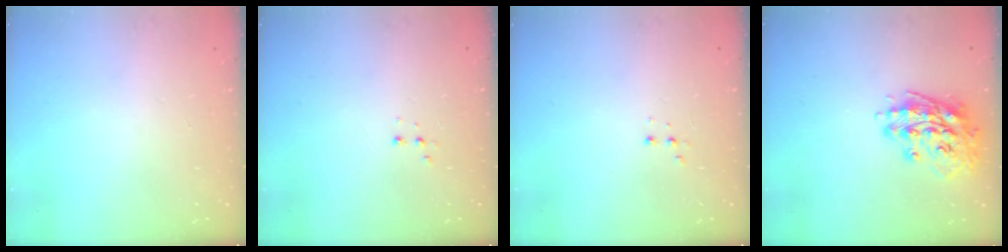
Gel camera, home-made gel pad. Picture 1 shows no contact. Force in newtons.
{"total": 3.0, "press": 2.9, "slide": 0.7}
{"total": 3.0, "press": 2.9, "slide": 0.7}
{"total": 14.8, "press": 14.6, "slide": 2.5}